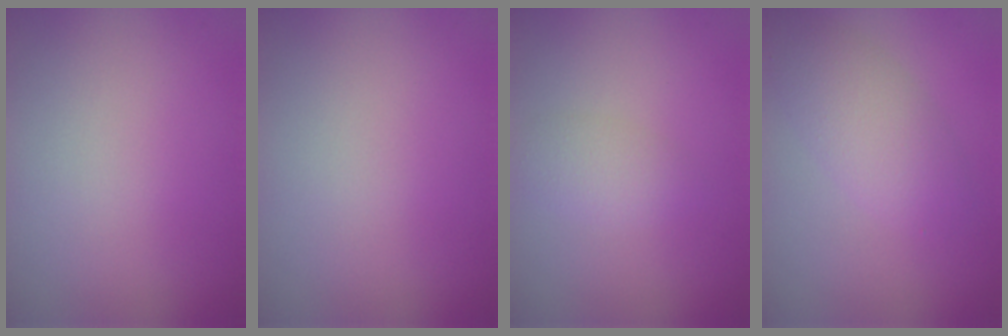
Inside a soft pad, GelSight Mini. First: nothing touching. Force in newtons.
{"total": 0.0}
{"total": 1.8, "press": 1.8, "slide": 0.1}
{"total": 3.8, "press": 3.7, "slide": 0.3}